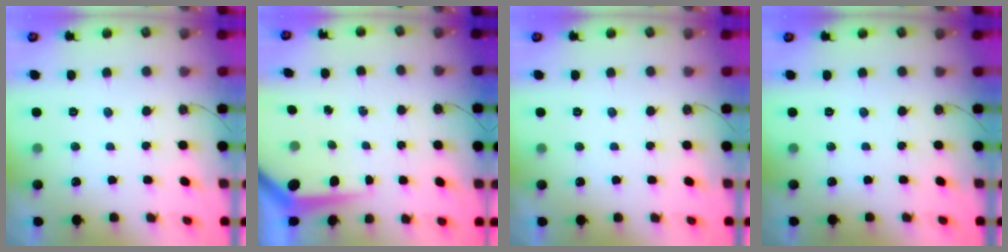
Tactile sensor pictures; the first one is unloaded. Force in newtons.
{"total": 6.2, "press": 6.2, "slide": 0.6}
{"total": 0.0}
{"total": 0.0}